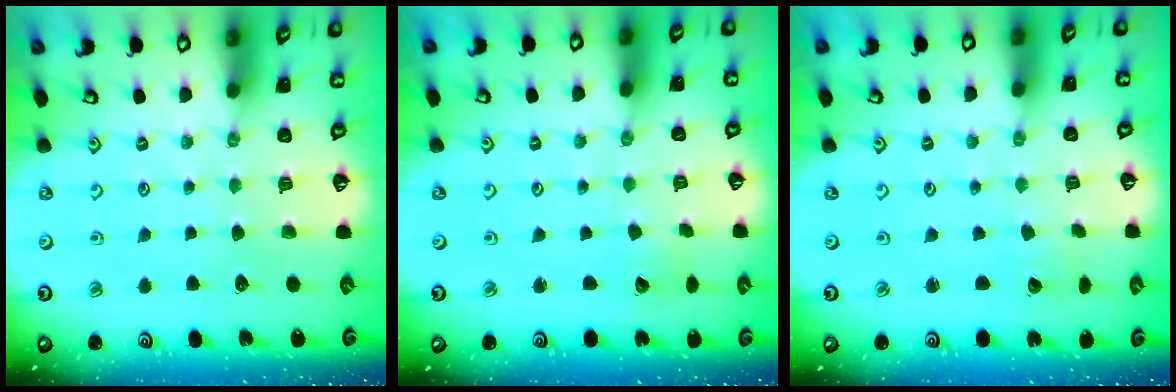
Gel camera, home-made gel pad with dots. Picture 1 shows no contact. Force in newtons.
{"total": 3.1, "press": 3.1, "slide": 0.3}
{"total": 1.7, "press": 1.7, "slide": 0.1}